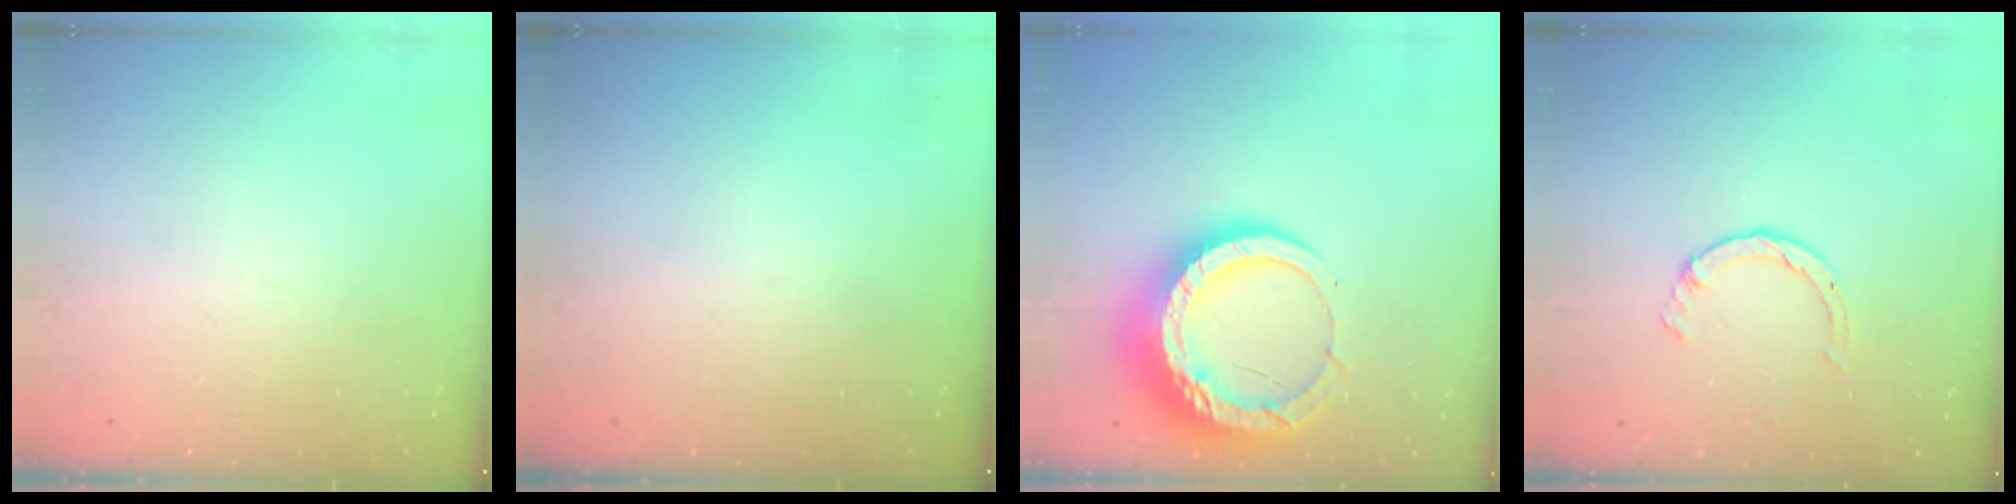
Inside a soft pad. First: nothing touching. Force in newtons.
{"total": 0.0}
{"total": 17.1, "press": 17.0, "slide": 1.6}
{"total": 2.6, "press": 2.6, "slide": 0.4}